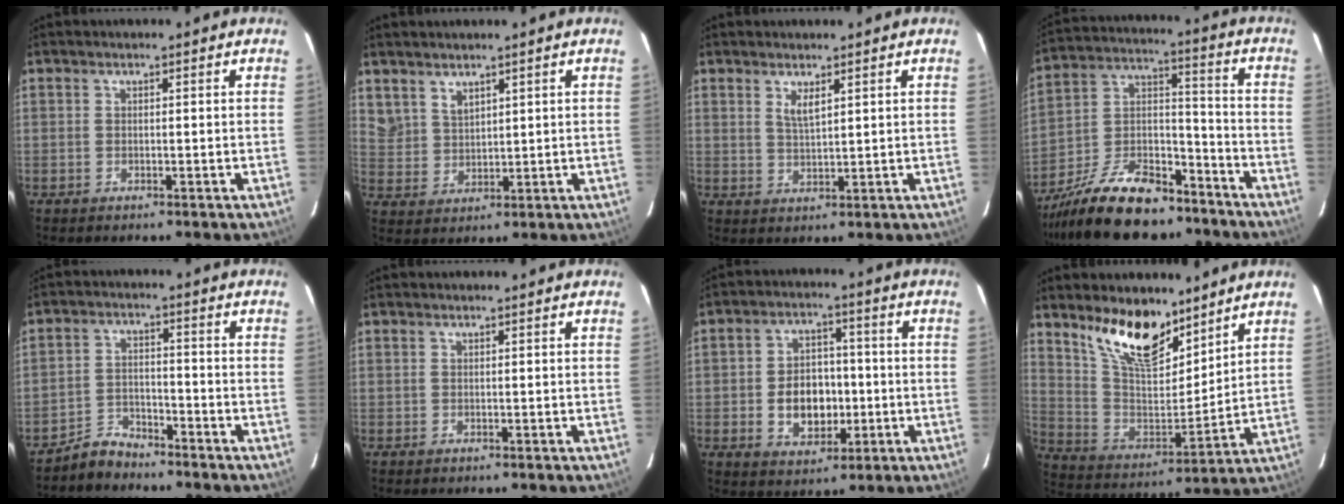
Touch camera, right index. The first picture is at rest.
{"total": 4.8, "force": [3.9, 2.5, 1.3], "torque": [-0.020, 0.007, 0.086]}
{"total": 2.9, "force": [1.6, 0.8, 2.2], "torque": [-0.040, -0.004, 0.030]}
{"total": 20.6, "force": [-15.3, 8.9, 10.7], "torque": [-0.218, 0.012, -0.250]}
{"total": 5.0, "force": [-4.7, 1.9, 0.2], "torque": [-0.012, 0.016, -0.086]}
{"total": 0.0}
{"total": 9.7, "force": [-1.9, 7.1, 6.4], "torque": [-0.127, 0.017, -0.020]}
{"total": 15.7, "force": [11.2, 6.6, 8.8], "torque": [-0.168, -0.004, 0.214]}